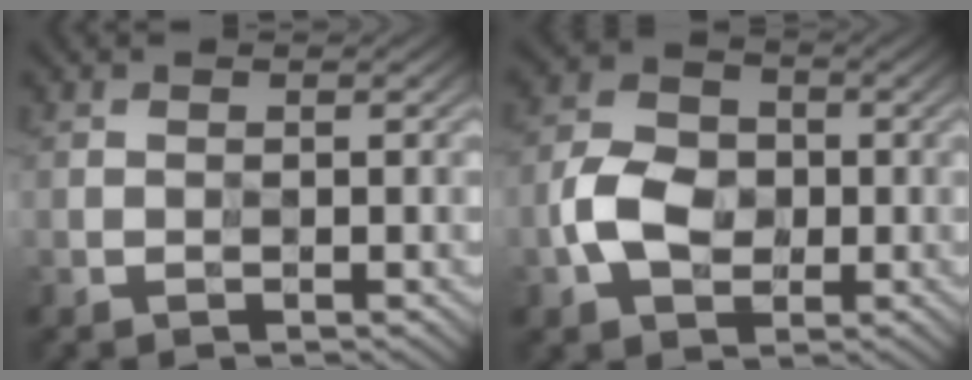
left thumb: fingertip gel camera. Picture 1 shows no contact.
{"total": 5.5, "force": [-1.4, 4.4, 2.9], "torque": [-0.058, 0.008, -0.035]}